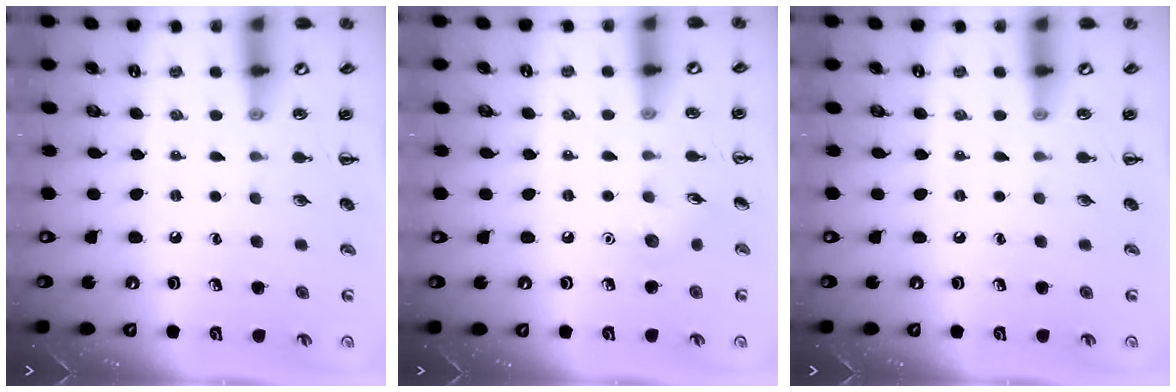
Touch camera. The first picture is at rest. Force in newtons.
{"total": 5.9, "press": 5.7, "slide": 1.6}
{"total": 0.0}